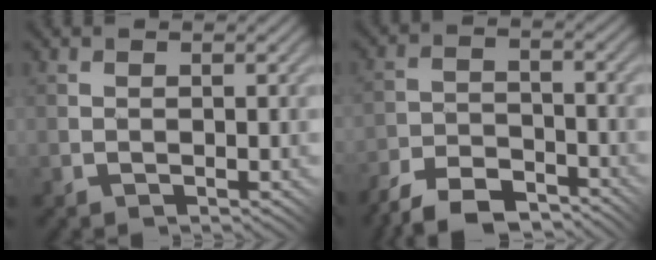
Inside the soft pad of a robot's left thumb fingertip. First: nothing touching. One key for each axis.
{"total": 8.5, "fx": -7.5, "fy": 2.4, "fz": 3.1, "tx": -0.059, "ty": -0.002, "tz": -0.145}